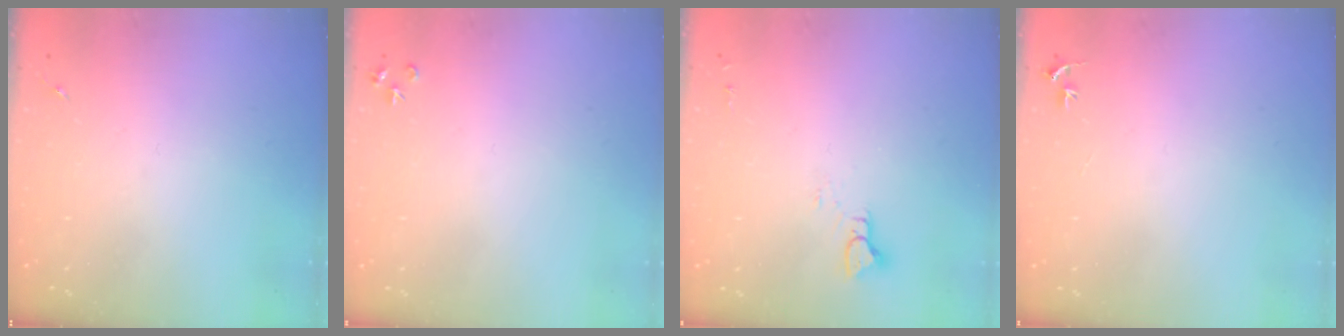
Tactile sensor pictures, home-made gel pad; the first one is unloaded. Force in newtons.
{"total": 3.1, "press": 3.1, "slide": 0.4}
{"total": 3.1, "press": 3.1, "slide": 0.2}
{"total": 3.0, "press": 3.0, "slide": 0.3}